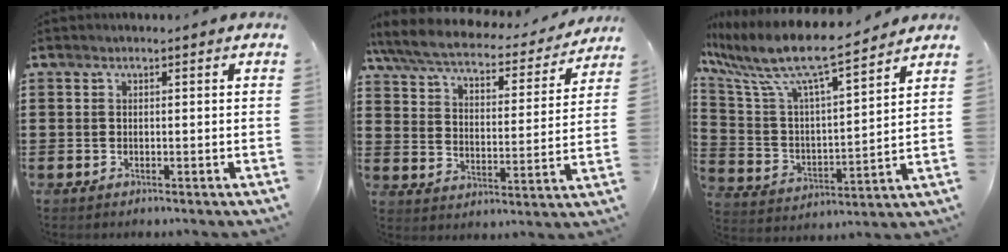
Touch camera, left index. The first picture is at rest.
{"total": 6.0, "force": [5.3, 0.8, 2.6], "torque": [-0.074, -0.032, 0.088]}
{"total": 10.0, "force": [8.2, 1.0, 5.6], "torque": [-0.143, -0.056, 0.136]}